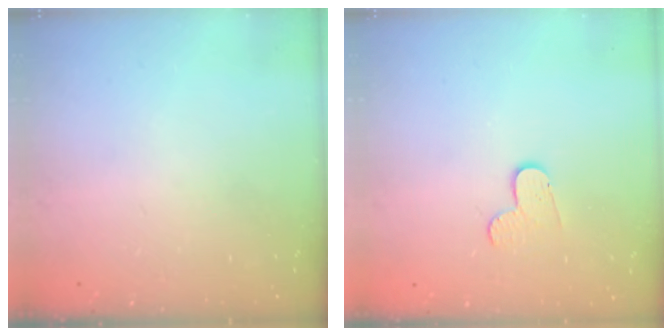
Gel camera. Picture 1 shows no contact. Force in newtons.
{"total": 3.3, "press": 3.3, "slide": 0.3}